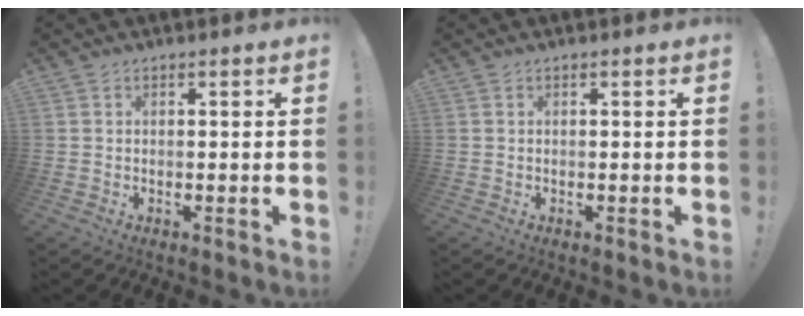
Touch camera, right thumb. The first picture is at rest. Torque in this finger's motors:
{"motor_torque": [0.00, 0.00, -0.02, 0.02, 0.00]}